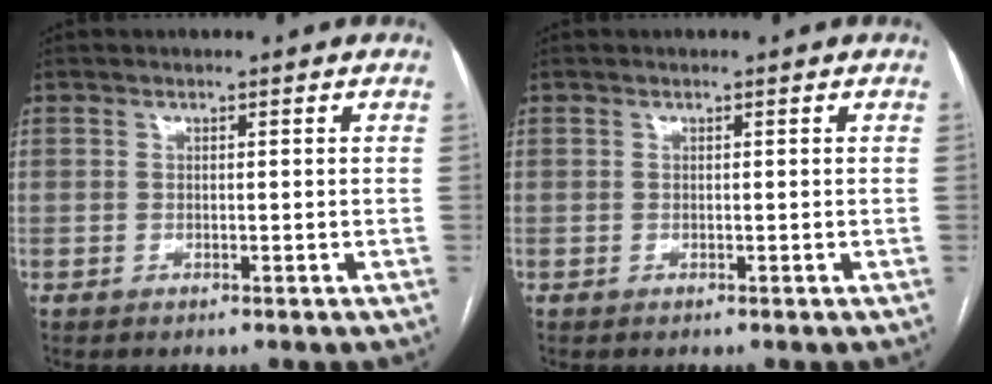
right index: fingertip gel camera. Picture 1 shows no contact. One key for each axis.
{"total": 0.0}